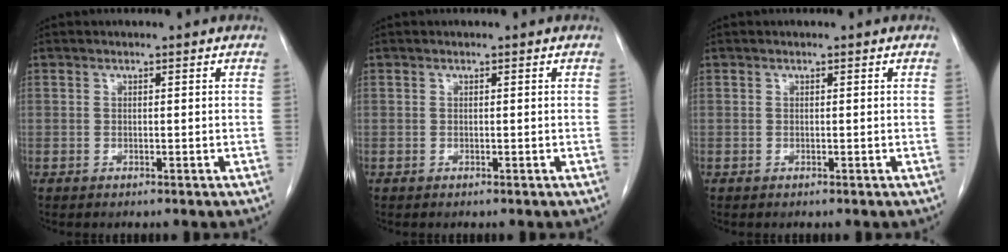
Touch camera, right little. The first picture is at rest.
{"total": 0.0}
{"total": 0.0}